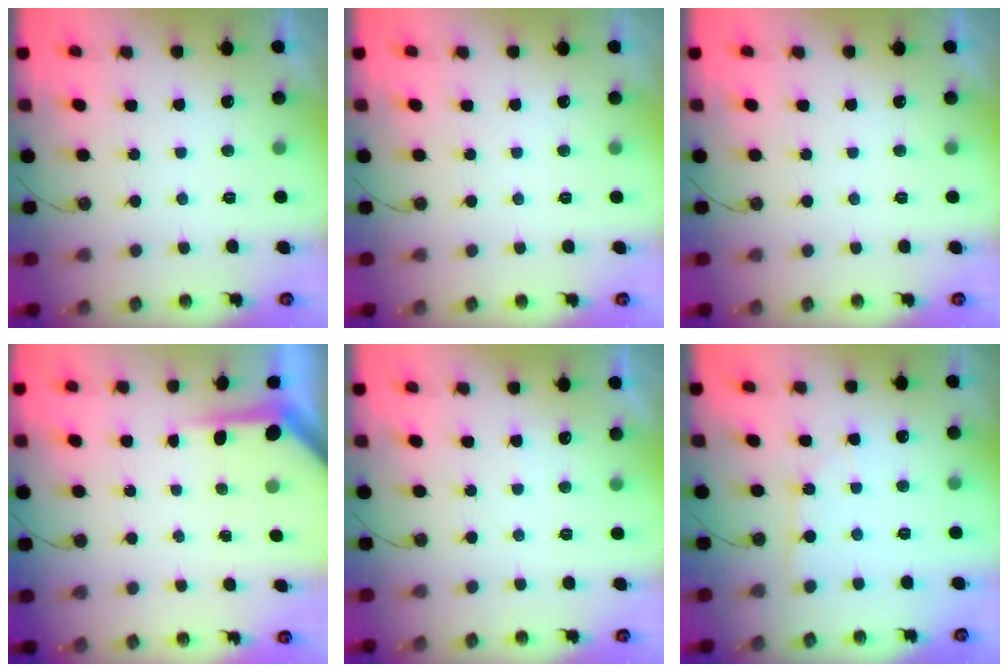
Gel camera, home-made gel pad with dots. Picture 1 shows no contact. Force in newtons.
{"total": 0.0}
{"total": 0.0}
{"total": 3.8, "press": 3.8, "slide": 0.4}
{"total": 2.9, "press": 2.9, "slide": 0.5}
{"total": 2.8, "press": 2.8, "slide": 0.3}